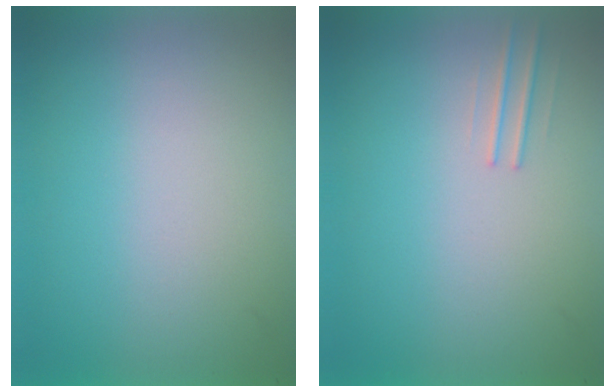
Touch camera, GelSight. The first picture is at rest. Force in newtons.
{"total": 1.1}